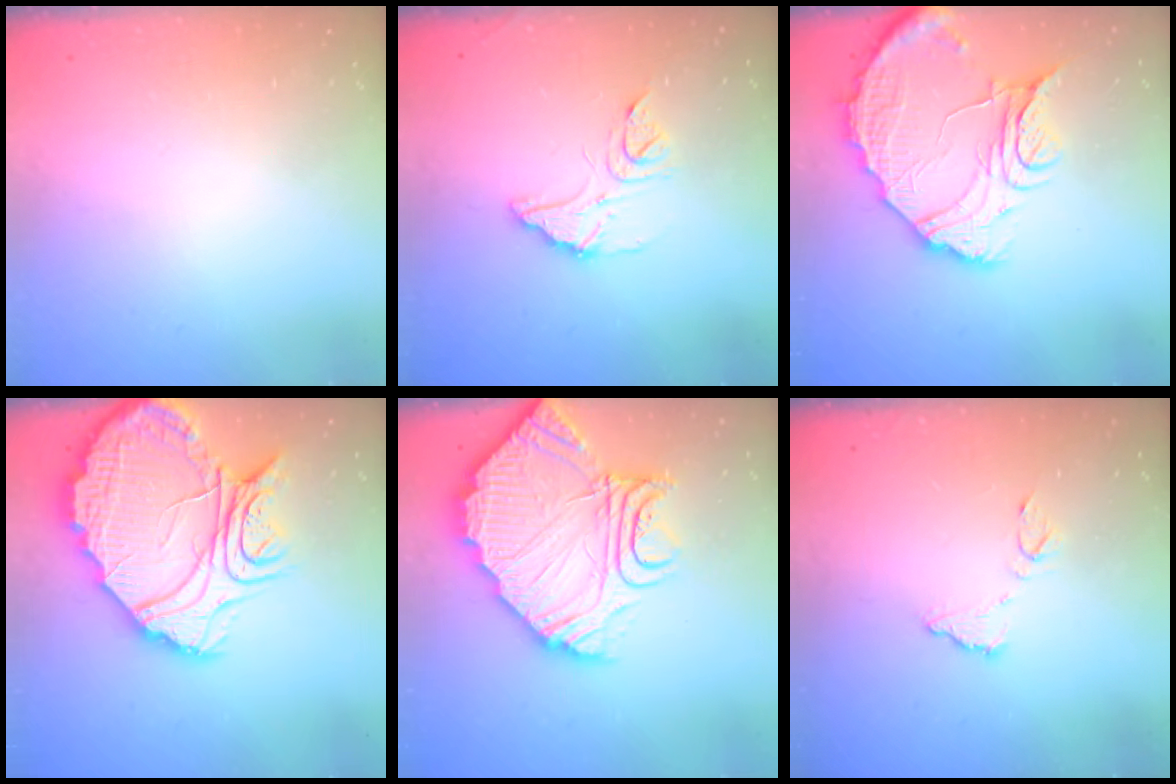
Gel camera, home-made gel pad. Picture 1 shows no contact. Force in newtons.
{"total": 12.3, "press": 12.3, "slide": 1.0}
{"total": 15.0, "press": 14.9, "slide": 1.3}
{"total": 22.8, "press": 22.7, "slide": 2.3}
{"total": 21.3, "press": 21.2, "slide": 2.0}
{"total": 8.8, "press": 8.8, "slide": 0.6}